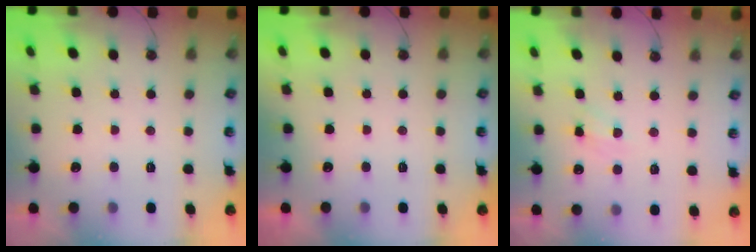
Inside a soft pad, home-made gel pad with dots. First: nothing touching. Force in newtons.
{"total": 0.0}
{"total": 5.0, "press": 4.9, "slide": 0.8}